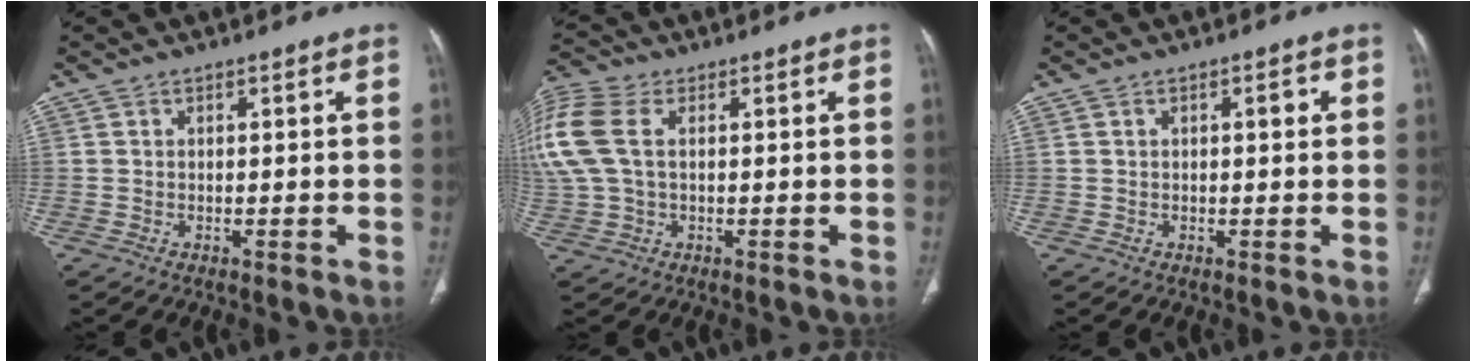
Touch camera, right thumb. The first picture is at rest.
{"total": 16.4, "force": [3.2, 10.8, 11.9], "torque": [-0.328, 0.031, 0.062]}
{"total": 1.4, "force": [0.3, 0.5, 1.3], "torque": [-0.014, 0.002, 0.003]}